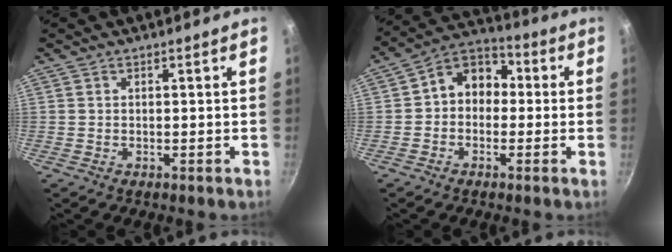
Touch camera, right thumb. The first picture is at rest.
{"total": 9.1, "force": [-0.1, 7.3, 5.4], "torque": [-0.041, 0.032, -0.027]}